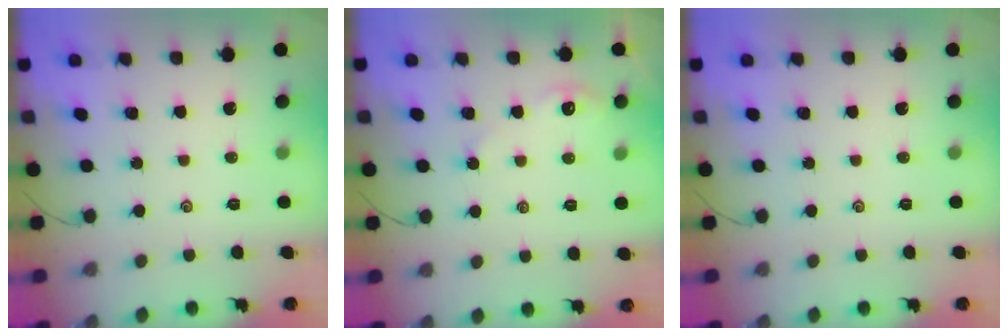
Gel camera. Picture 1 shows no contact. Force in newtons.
{"total": 2.7, "press": 2.7, "slide": 0.3}
{"total": 0.0}